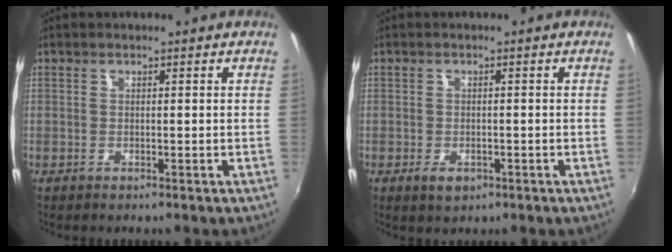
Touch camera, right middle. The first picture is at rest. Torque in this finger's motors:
{"motor_torque": [0.55, -0.26, 0.03, 0.02]}